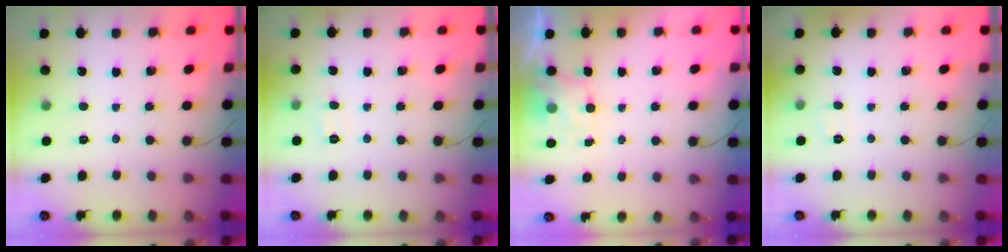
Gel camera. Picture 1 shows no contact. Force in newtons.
{"total": 5.0, "press": 4.9, "slide": 1.1}
{"total": 2.0, "press": 1.8, "slide": 1.0}
{"total": 2.4, "press": 2.1, "slide": 1.1}